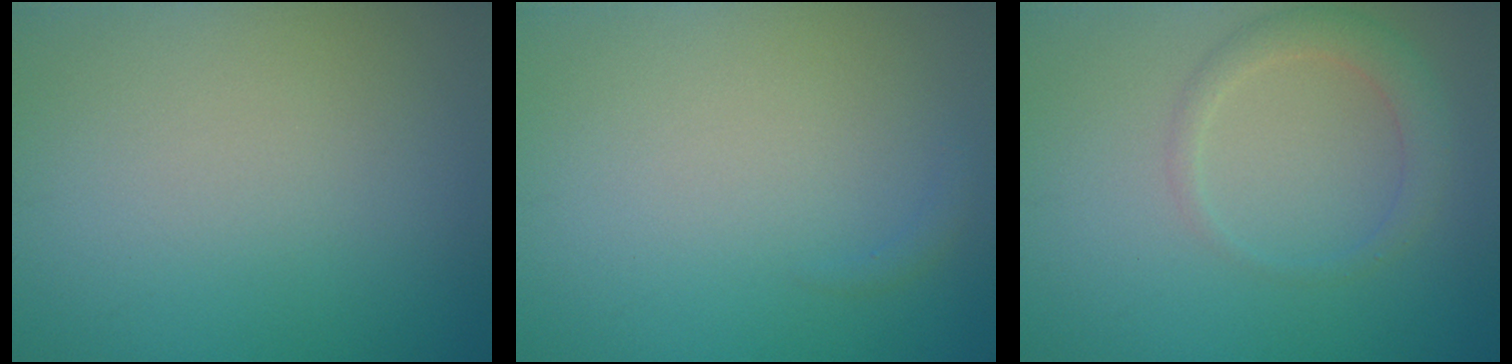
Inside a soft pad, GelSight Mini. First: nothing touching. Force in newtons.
{"total": 0.5, "press": 0.5, "slide": 0.1}
{"total": 2.2, "press": 2.2, "slide": 0.3}